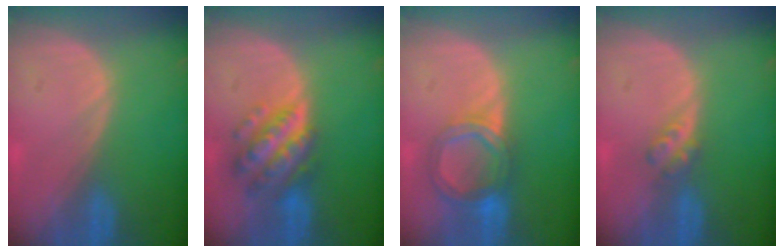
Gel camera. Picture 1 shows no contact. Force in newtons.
{"total": 7.5, "press": 7.5, "slide": 0.4}
{"total": 6.4, "press": 5.6, "slide": 3.0}
{"total": 2.7, "press": 2.3, "slide": 1.3}